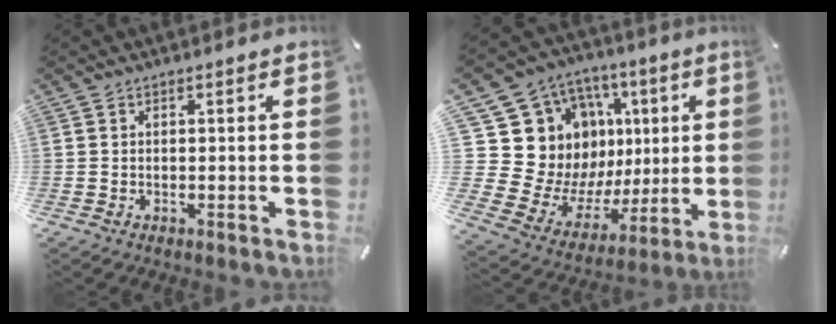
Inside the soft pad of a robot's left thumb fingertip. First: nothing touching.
{"total": 18.1, "force": [5.6, 16.1, 6.2], "torque": [-0.107, -0.076, 0.140]}